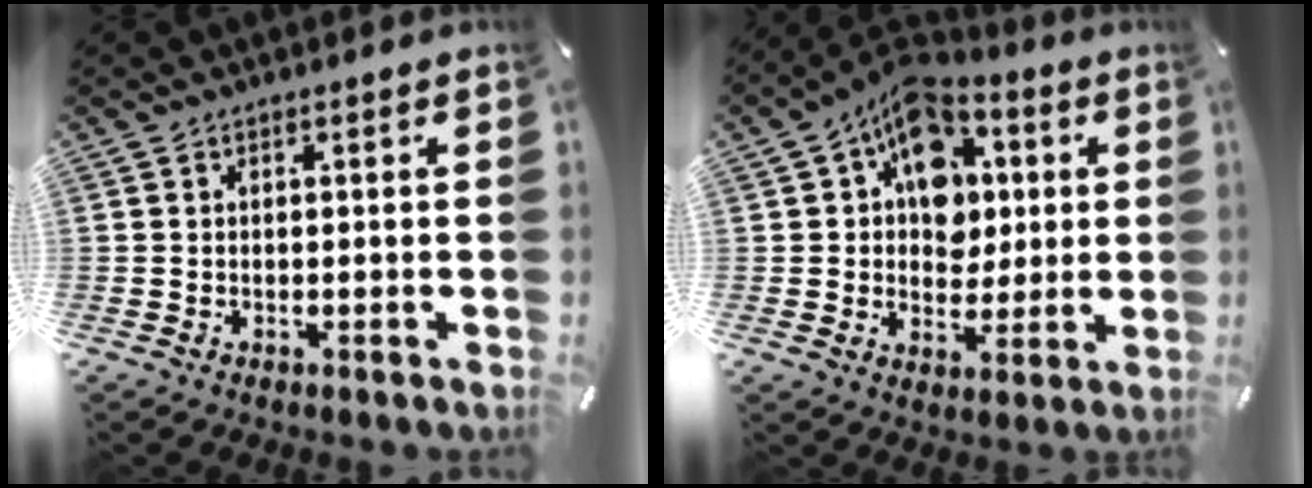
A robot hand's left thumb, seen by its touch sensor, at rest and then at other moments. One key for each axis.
{"total": 13.7, "fx": 4.5, "fy": 10.4, "fz": 7.7, "tx": -0.123, "ty": -0.023, "tz": 0.087}